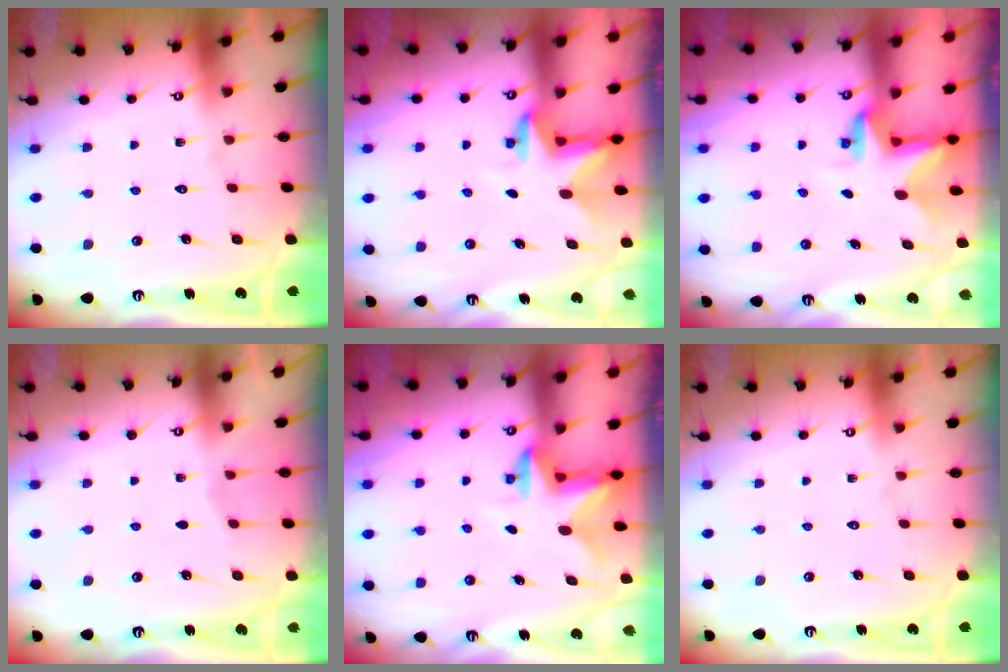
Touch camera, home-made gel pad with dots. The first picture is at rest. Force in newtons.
{"total": 2.9, "press": 2.9, "slide": 0.1}
{"total": 2.8, "press": 2.8, "slide": 0.2}
{"total": 1.4, "press": 1.4, "slide": 0.3}
{"total": 2.8, "press": 2.7, "slide": 0.5}
{"total": 0.0}